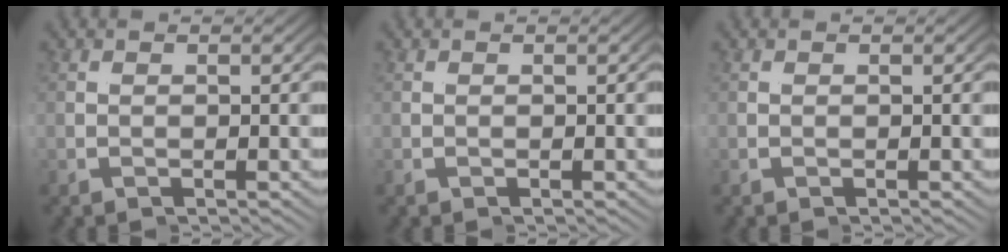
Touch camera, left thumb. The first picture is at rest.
{"total": 0.0}
{"total": 0.0}